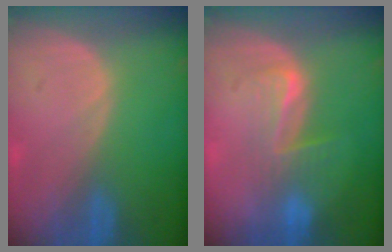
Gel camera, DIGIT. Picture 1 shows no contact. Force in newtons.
{"total": 4.6, "press": 4.4, "slide": 1.4}